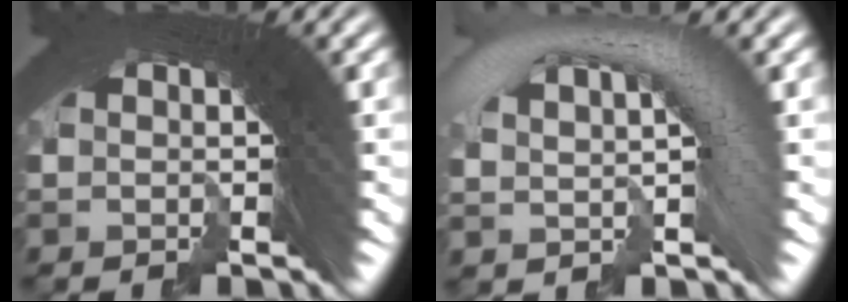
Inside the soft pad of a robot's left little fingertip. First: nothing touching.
{"total": 4.3, "force": [0.8, 2.1, 3.6], "torque": [-0.066, 0.012, 0.010]}